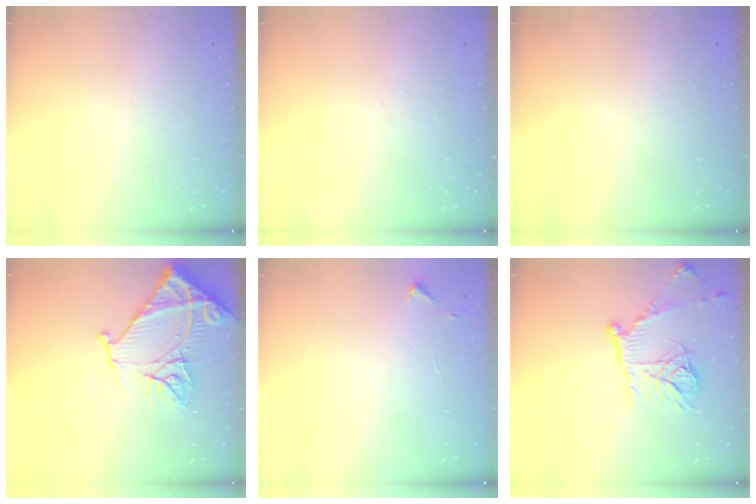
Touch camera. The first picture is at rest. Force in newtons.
{"total": 0.0}
{"total": 0.0}
{"total": 17.7, "press": 17.6, "slide": 1.9}
{"total": 2.8, "press": 2.8, "slide": 0.4}
{"total": 16.6, "press": 16.6, "slide": 1.3}